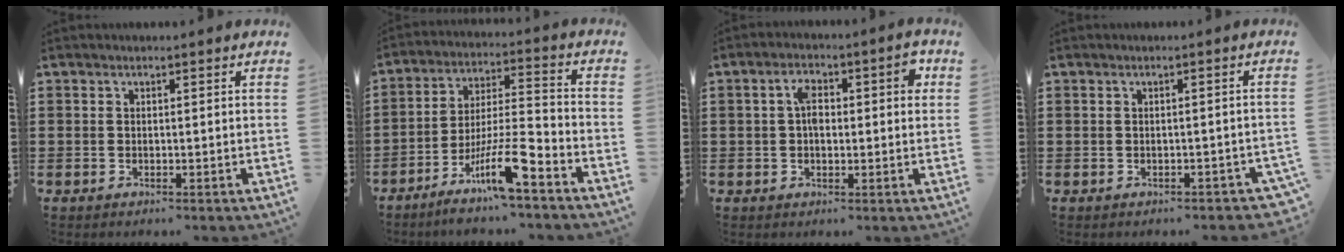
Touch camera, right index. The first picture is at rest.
{"total": 11.5, "force": [-7.4, 1.6, 8.8], "torque": [-0.164, 0.006, -0.139]}
{"total": 4.9, "force": [0.3, 2.5, 4.2], "torque": [-0.069, 0.008, -0.004]}
{"total": 1.1, "force": [-0.9, 0.5, 0.2], "torque": [-0.009, 0.001, -0.020]}